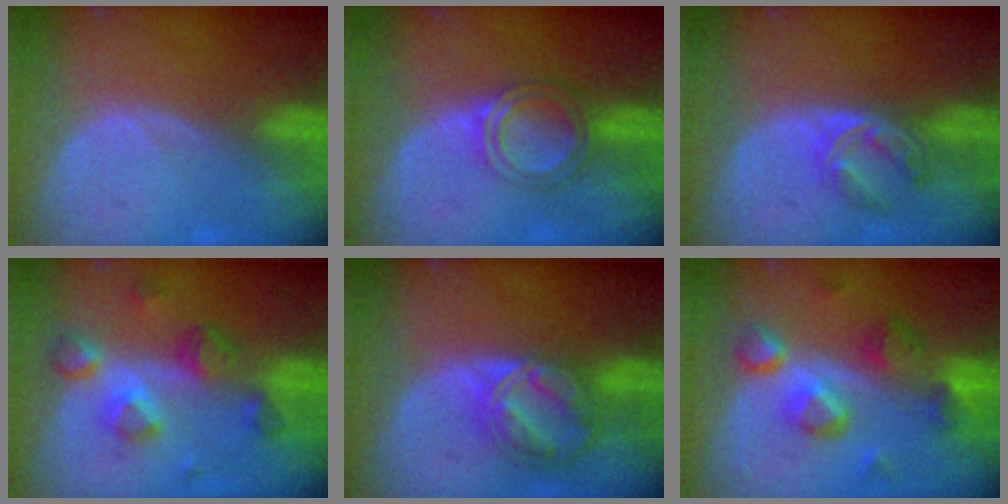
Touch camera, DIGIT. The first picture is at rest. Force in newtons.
{"total": 5.1, "press": 4.7, "slide": 2.1}
{"total": 5.7, "press": 4.7, "slide": 3.2}
{"total": 7.9, "press": 7.1, "slide": 3.5}
{"total": 8.5, "press": 7.2, "slide": 4.5}
{"total": 9.4, "press": 8.2, "slide": 4.6}